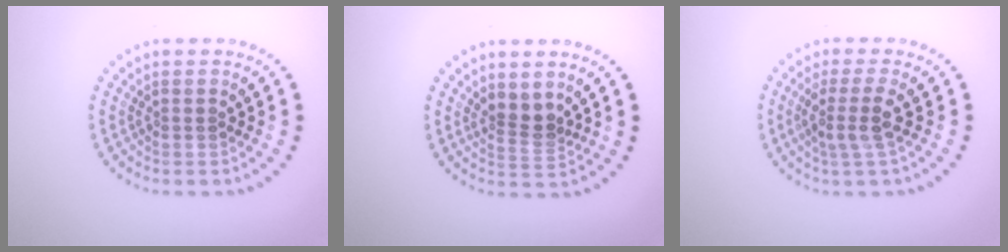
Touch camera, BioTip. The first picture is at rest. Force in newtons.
{"total": 2.3, "press": 1.8, "slide": 1.5}
{"total": 2.7, "press": 2.1, "slide": 1.6}